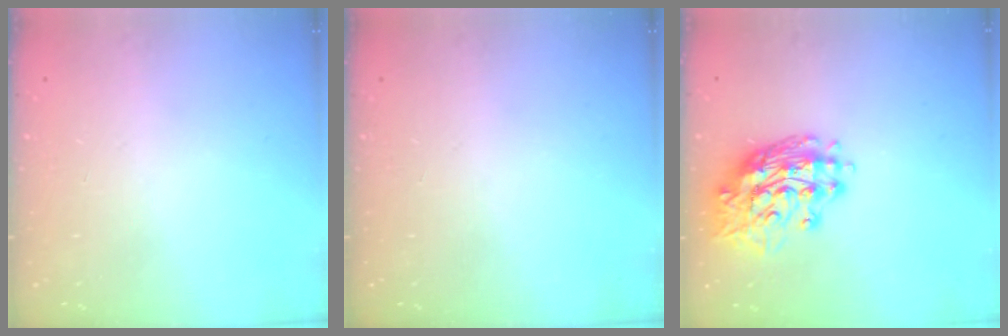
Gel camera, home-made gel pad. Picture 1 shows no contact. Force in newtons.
{"total": 0.0}
{"total": 15.0, "press": 14.9, "slide": 1.4}